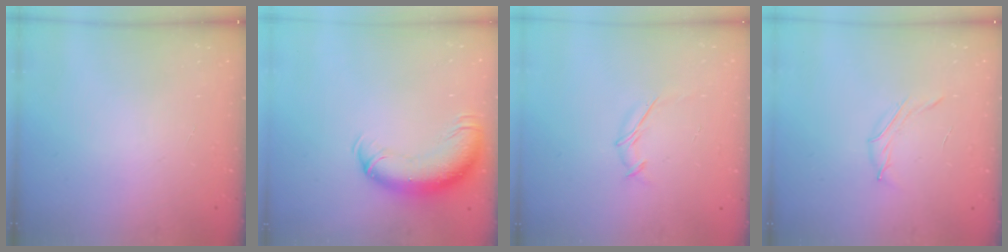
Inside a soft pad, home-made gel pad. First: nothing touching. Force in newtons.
{"total": 13.5, "press": 13.1, "slide": 3.5}
{"total": 5.6, "press": 5.6, "slide": 0.2}
{"total": 4.2, "press": 4.0, "slide": 1.2}